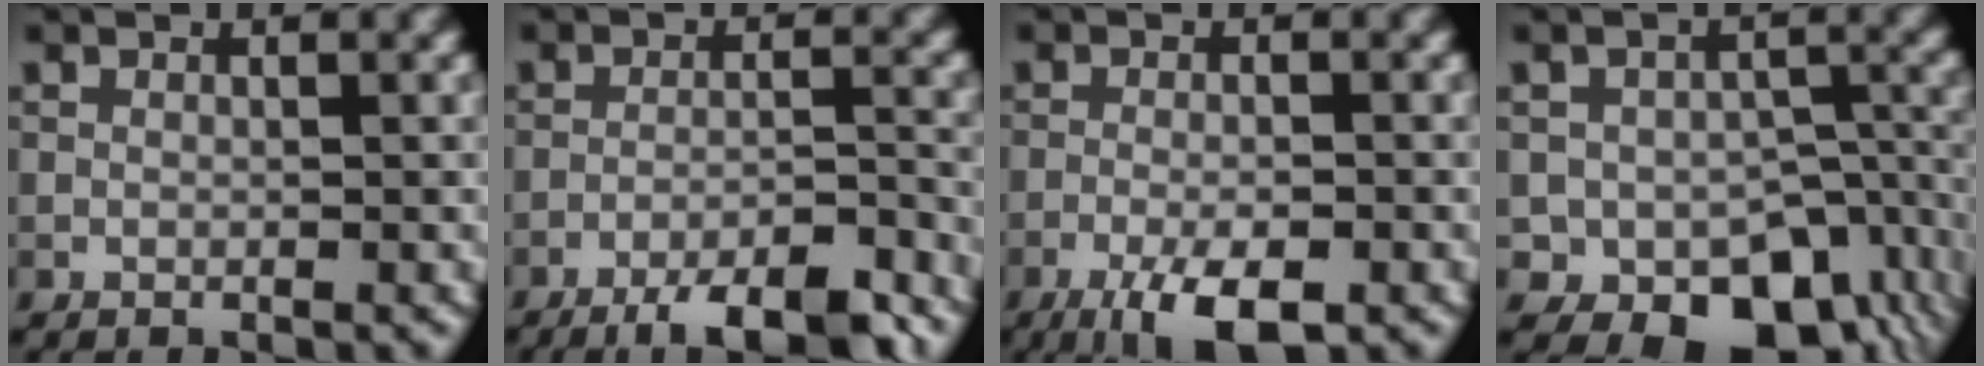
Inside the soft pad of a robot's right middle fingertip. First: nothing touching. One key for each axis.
{"total": 8.6, "fx": -6.9, "fy": 2.0, "fz": 4.7, "tx": -0.071, "ty": -0.012, "tz": -0.099}
{"total": 5.6, "fx": -3.4, "fy": 1.7, "fz": 4.1, "tx": -0.074, "ty": -0.006, "tz": -0.056}
{"total": 10.3, "fx": -4.3, "fy": 7.3, "fz": 5.9, "tx": -0.072, "ty": -0.036, "tz": -0.045}